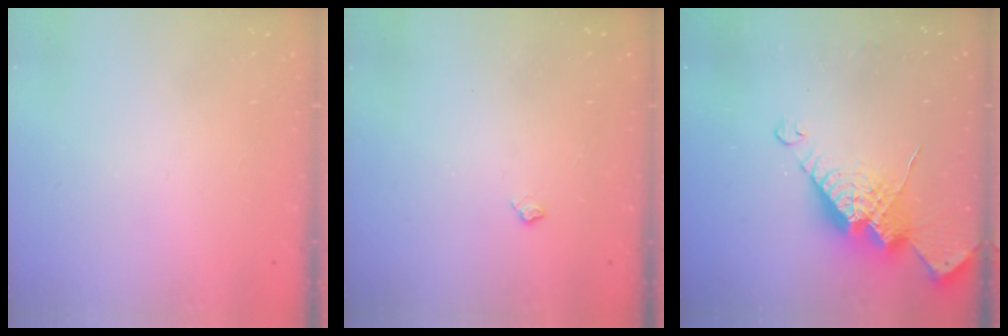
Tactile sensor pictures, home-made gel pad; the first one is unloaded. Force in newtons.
{"total": 4.4, "press": 4.3, "slide": 0.7}
{"total": 15.4, "press": 15.3, "slide": 1.3}